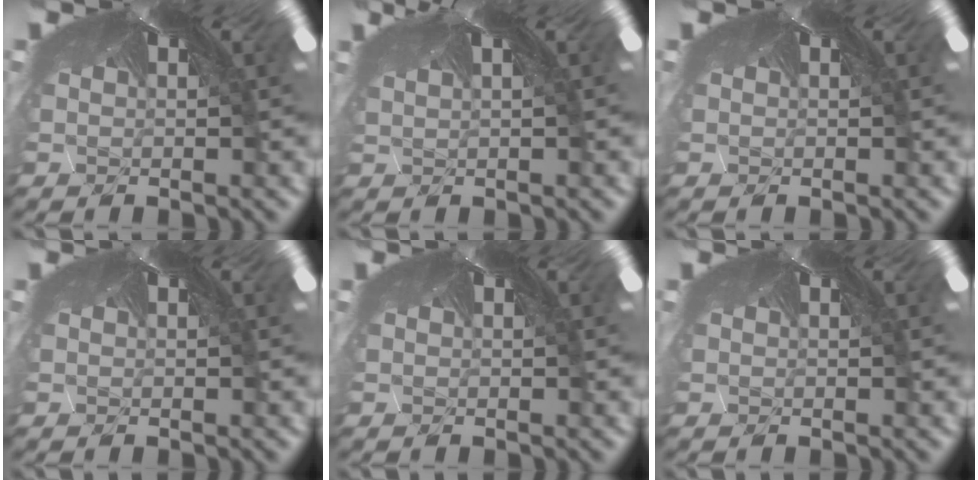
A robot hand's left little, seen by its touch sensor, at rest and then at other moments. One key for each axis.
{"total": 3.1, "fx": -1.2, "fy": -2.2, "fz": -1.8, "tx": 0.035, "ty": -0.016, "tz": -0.013}
{"total": 0.0}
{"total": 0.0}
{"total": 0.0}
{"total": 0.0}